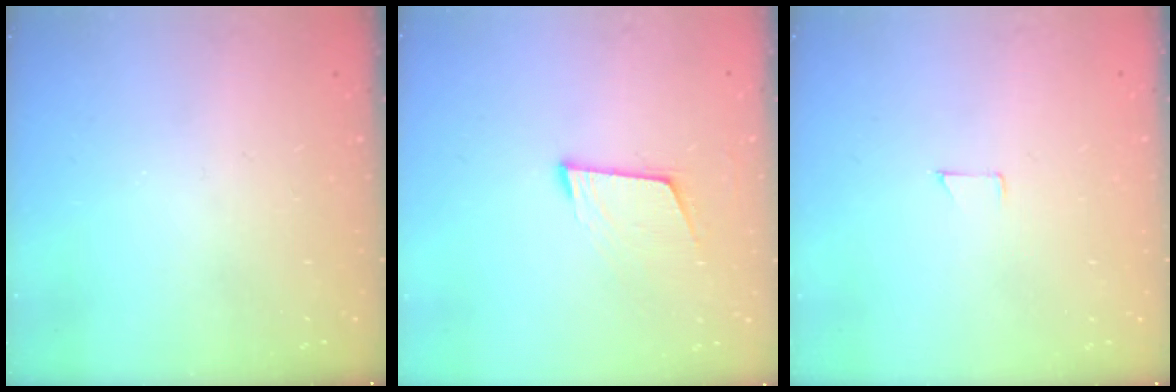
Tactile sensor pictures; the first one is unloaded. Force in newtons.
{"total": 6.7, "press": 6.4, "slide": 2.0}
{"total": 3.8, "press": 3.8, "slide": 0.3}